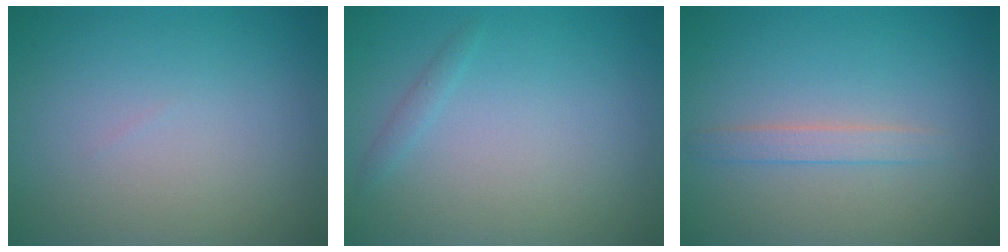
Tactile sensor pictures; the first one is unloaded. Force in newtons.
{"total": 0.8, "press": 0.8, "slide": 0.1}
{"total": 1.5, "press": 1.4, "slide": 0.1}